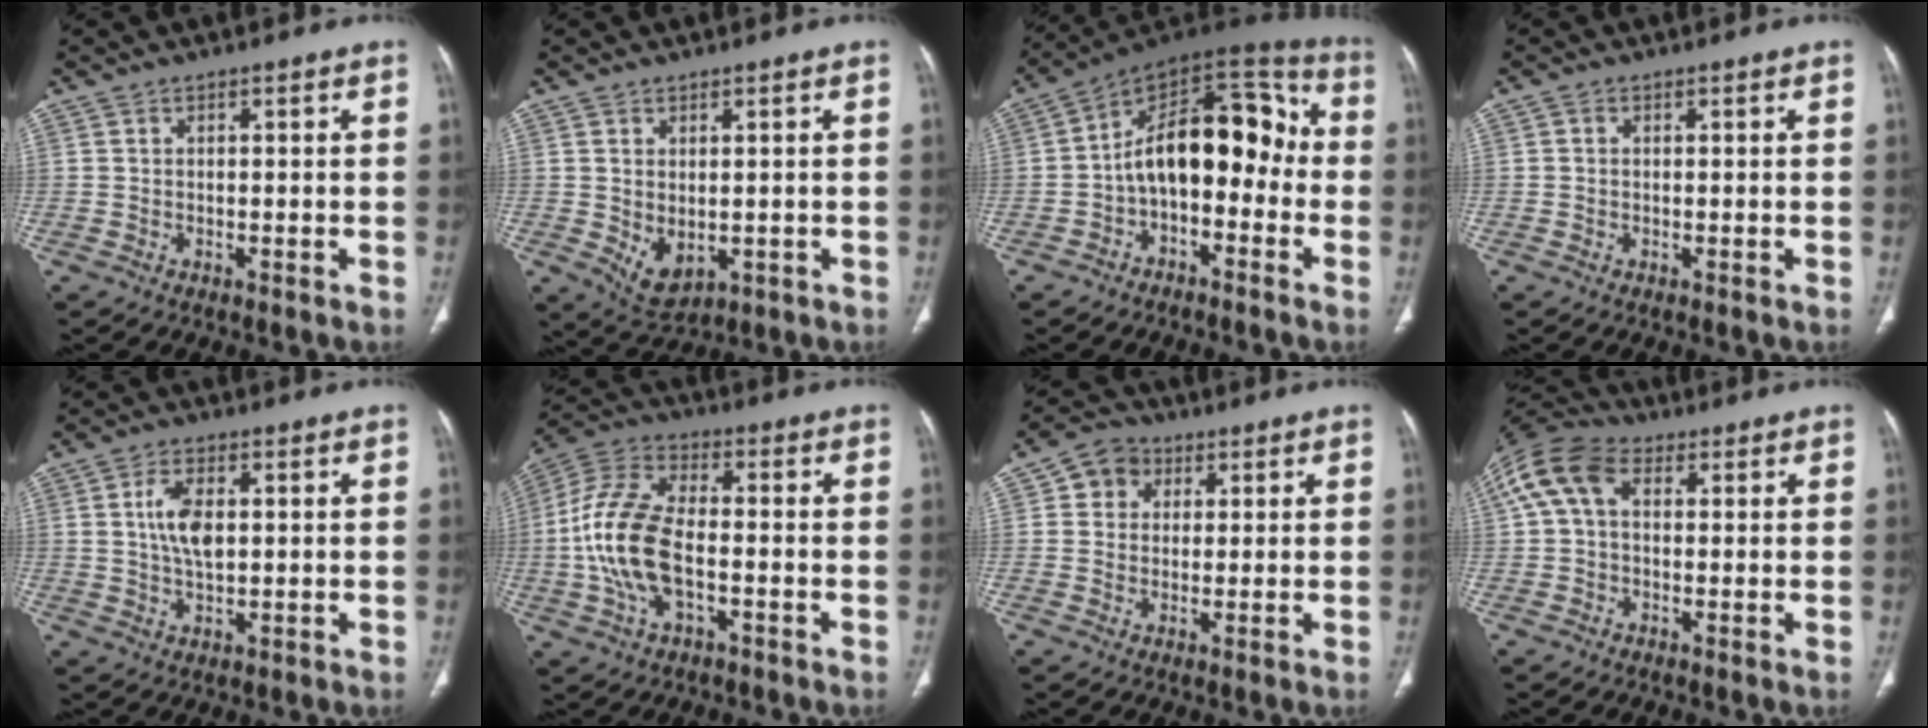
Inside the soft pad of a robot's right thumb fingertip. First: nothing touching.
{"total": 5.6, "force": [-0.6, 3.5, 4.4], "torque": [-0.068, -0.009, 0.011]}
{"total": 17.1, "force": [-2.2, 10.0, 13.7], "torque": [-0.172, 0.075, -0.047]}
{"total": 0.6, "force": [0.0, 0.5, 0.3], "torque": [-0.004, 0.001, -0.001]}
{"total": 6.8, "force": [1.1, 3.5, 5.7], "torque": [-0.108, -0.001, 0.021]}
{"total": 15.5, "force": [-2.4, 8.2, 12.9], "torque": [-0.279, 0.026, -0.048]}
{"total": 6.3, "force": [1.9, 5.5, 2.3], "torque": [-0.014, 0.003, 0.027]}
{"total": 11.1, "force": [2.6, 7.6, 7.7], "torque": [-0.158, 0.039, 0.041]}